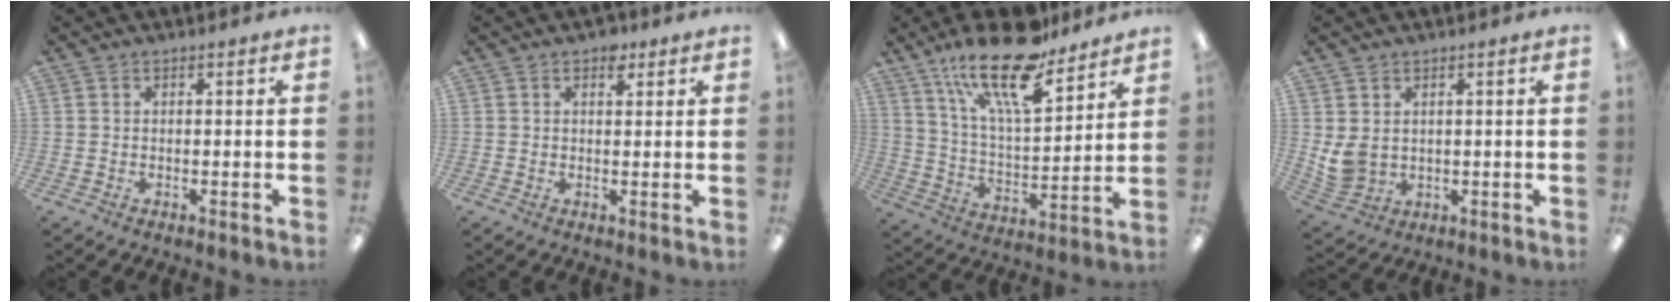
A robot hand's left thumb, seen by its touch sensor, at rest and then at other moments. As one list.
[{"total": 2.8, "force": [1.7, 1.7, 1.5], "torque": [-0.008, -0.005, 0.026]}, {"total": 21.4, "force": [15.4, 7.0, 13.1], "torque": [-0.218, -0.097, 0.262]}, {"total": 5.3, "force": [1.9, 4.3, 2.4], "torque": [-0.064, -0.006, 0.041]}]